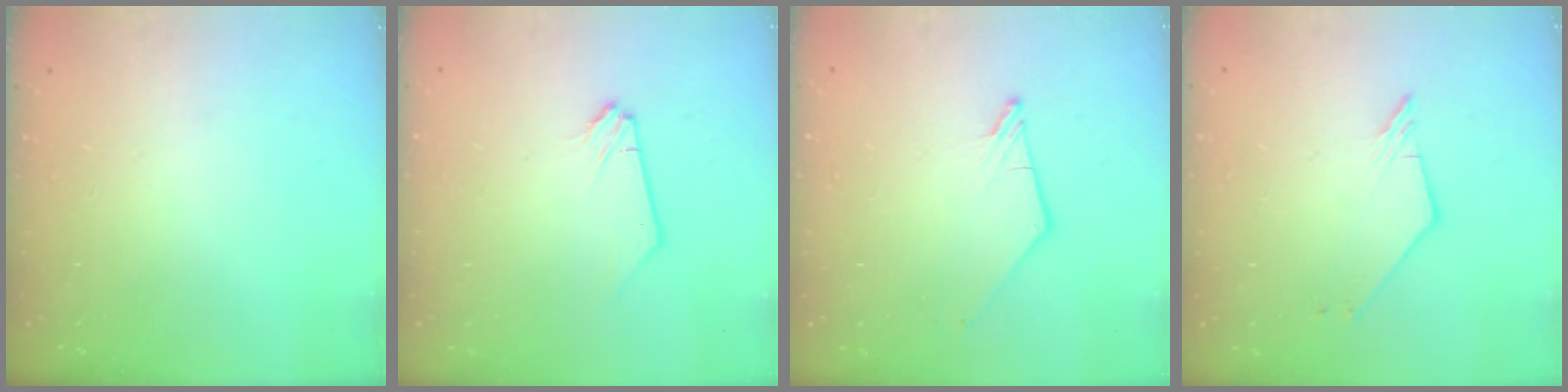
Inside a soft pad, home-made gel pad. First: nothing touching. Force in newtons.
{"total": 0.0}
{"total": 0.7, "press": 0.7, "slide": 0.2}
{"total": 2.2, "press": 2.2, "slide": 0.4}